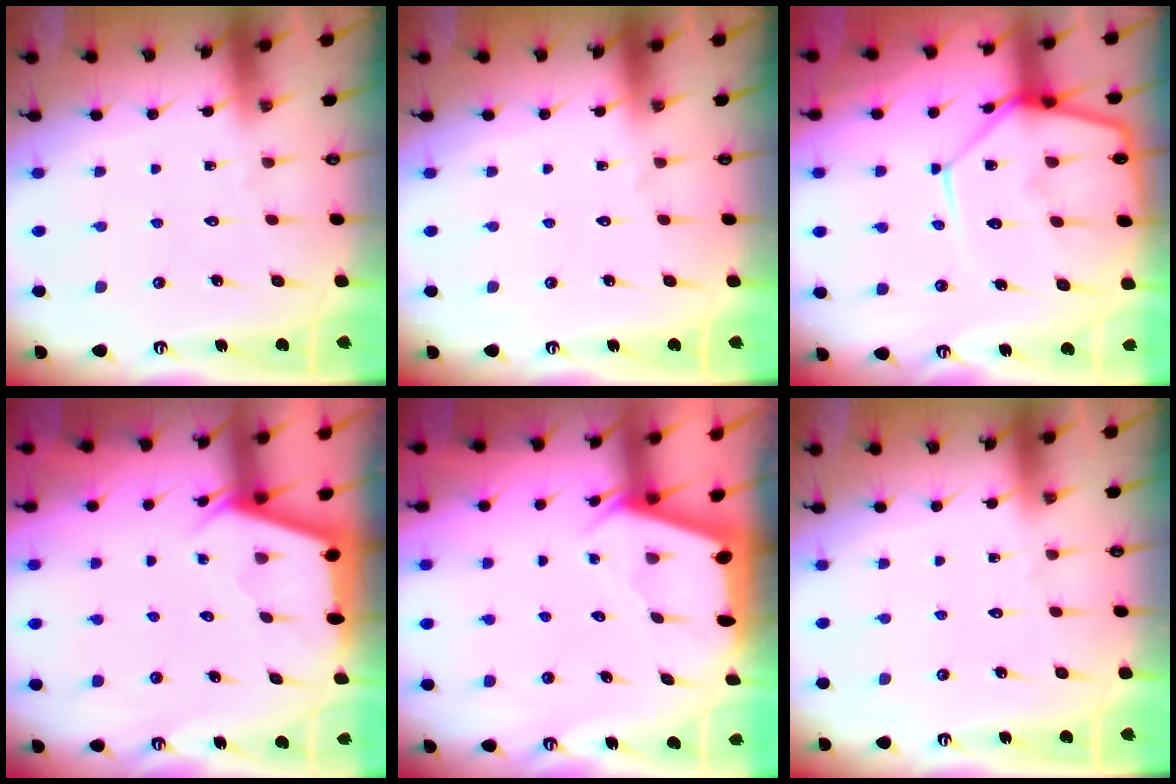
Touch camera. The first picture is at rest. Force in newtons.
{"total": 0.0}
{"total": 15.5, "press": 15.4, "slide": 1.4}
{"total": 2.7, "press": 2.6, "slide": 0.3}
{"total": 2.4, "press": 2.4, "slide": 0.3}
{"total": 0.0}